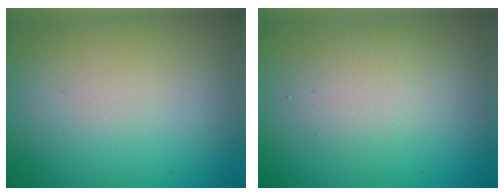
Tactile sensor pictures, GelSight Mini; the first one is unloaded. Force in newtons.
{"total": 2.2, "press": 2.2, "slide": 0.1}